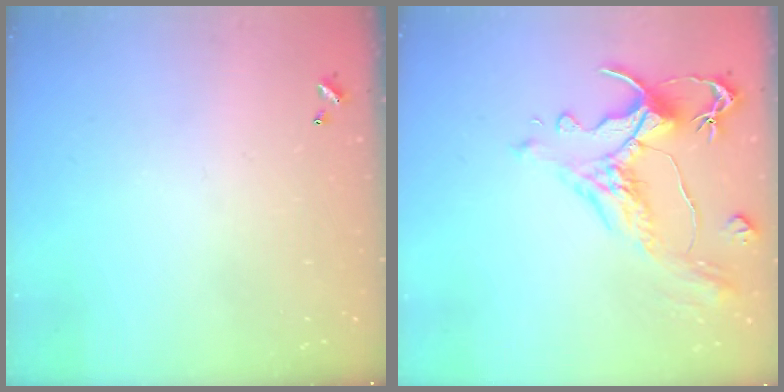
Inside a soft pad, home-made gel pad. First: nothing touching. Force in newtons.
{"total": 1.5, "press": 0.2, "slide": 1.5}